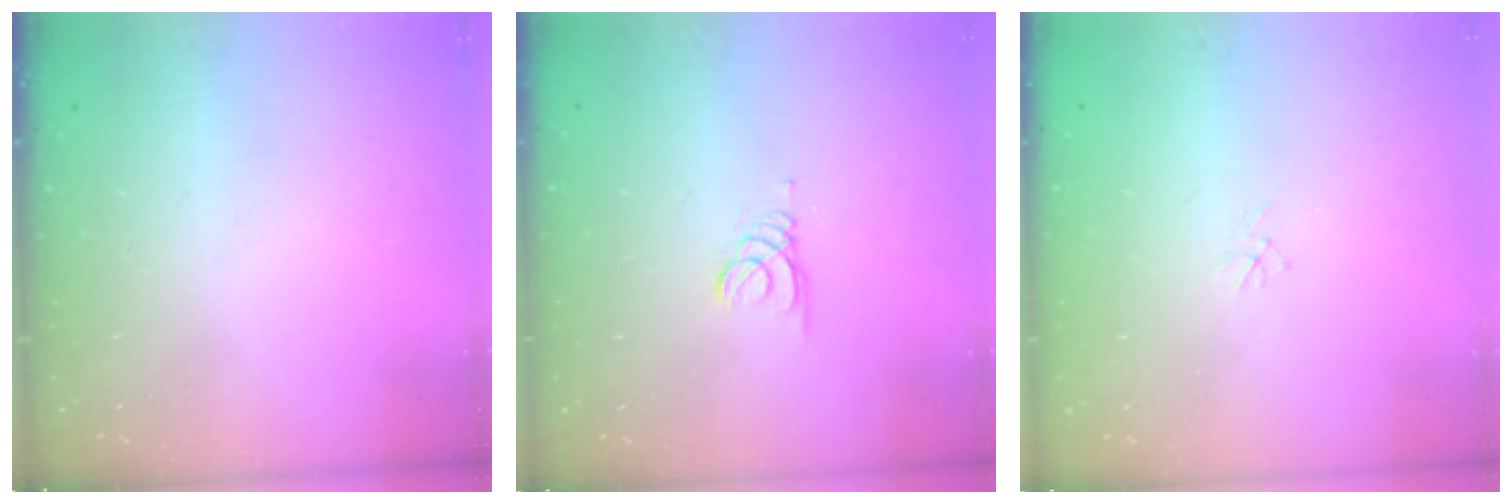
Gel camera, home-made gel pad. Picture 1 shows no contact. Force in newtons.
{"total": 1.5, "press": 1.5, "slide": 0.1}
{"total": 1.1, "press": 1.0, "slide": 0.3}